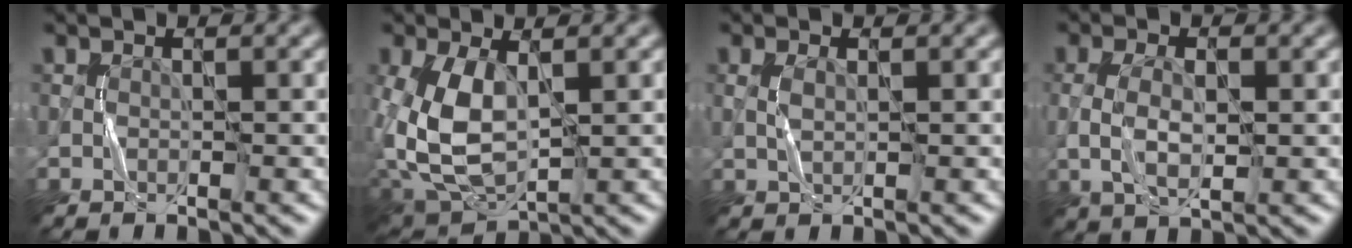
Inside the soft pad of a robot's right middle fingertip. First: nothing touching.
{"total": 8.4, "force": [0.6, 4.7, 6.9], "torque": [-0.169, -0.007, 0.015]}
{"total": 1.3, "force": [0.3, 0.5, 1.1], "torque": [-0.031, 0.002, 0.007]}
{"total": 4.0, "force": [-0.2, 1.9, 3.5], "torque": [-0.082, -0.003, -0.001]}